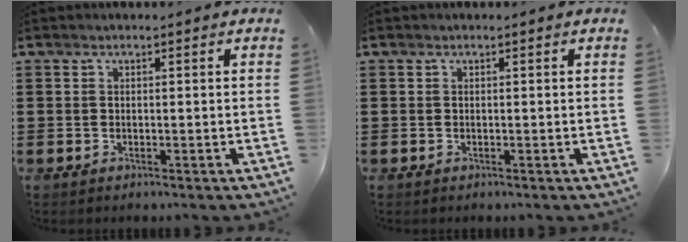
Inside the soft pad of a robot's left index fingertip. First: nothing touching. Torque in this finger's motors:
{"motor_torque": [-0.03, -0.03, 0.00, 0.00]}